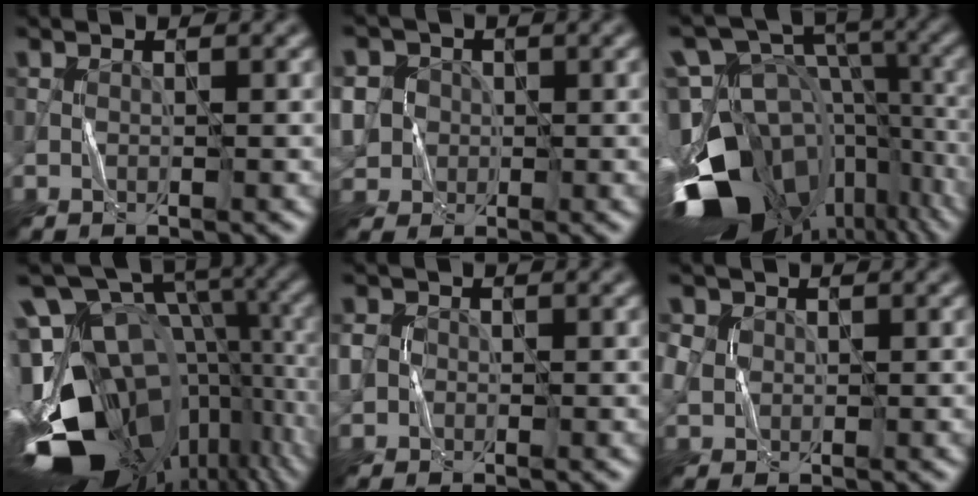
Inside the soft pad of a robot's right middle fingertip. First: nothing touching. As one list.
[{"total": 6.8, "force": [-0.3, 6.3, 2.6], "torque": [-0.065, 0.030, -0.032]}, {"total": 16.9, "force": [-8.1, 10.5, 10.6], "torque": [-0.200, 0.020, -0.120]}, {"total": 17.6, "force": [-5.0, 11.7, 12.2], "torque": [-0.202, 0.017, -0.066]}, {"total": 2.8, "force": [0.0, 2.5, 1.2], "torque": [-0.025, 0.008, -0.006]}, {"total": 2.8, "force": [0.5, 2.4, 1.2], "torque": [-0.042, 0.015, 0.007]}]